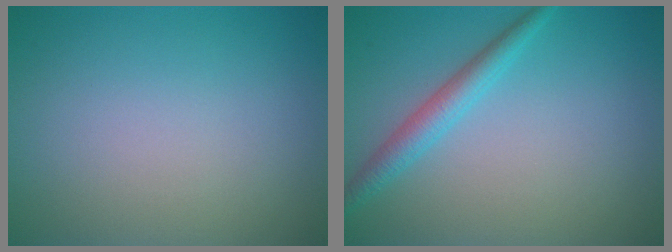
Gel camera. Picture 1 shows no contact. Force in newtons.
{"total": 2.6, "press": 2.6, "slide": 0.1}